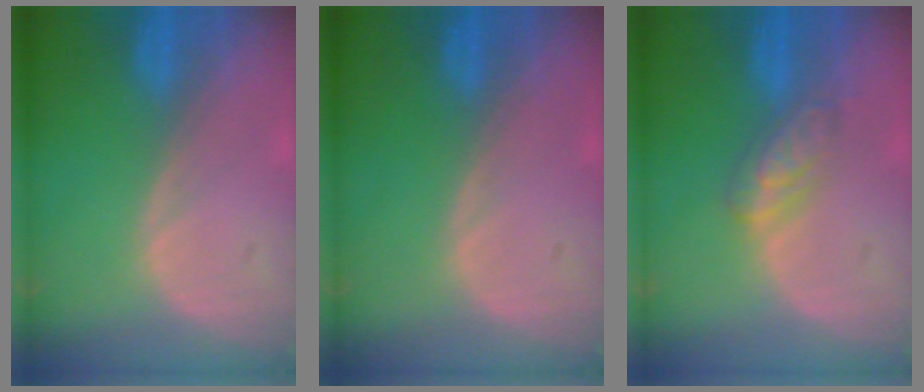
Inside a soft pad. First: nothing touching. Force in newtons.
{"total": 0.0}
{"total": 4.6, "press": 4.5, "slide": 1.3}